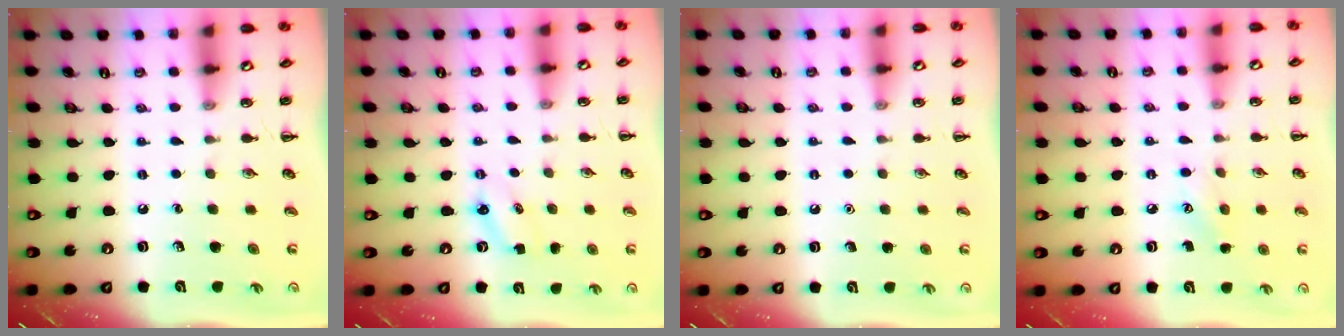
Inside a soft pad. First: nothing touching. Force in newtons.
{"total": 2.9, "press": 2.8, "slide": 0.7}
{"total": 1.6, "press": 1.5, "slide": 0.1}
{"total": 5.5, "press": 5.4, "slide": 1.2}